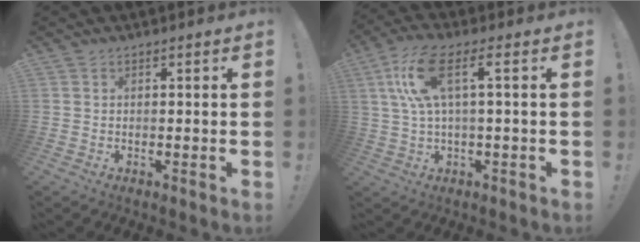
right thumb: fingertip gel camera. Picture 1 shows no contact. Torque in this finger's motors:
{"motor_torque": [0.17, 1.12, 1.29, 0.36, 0.08]}